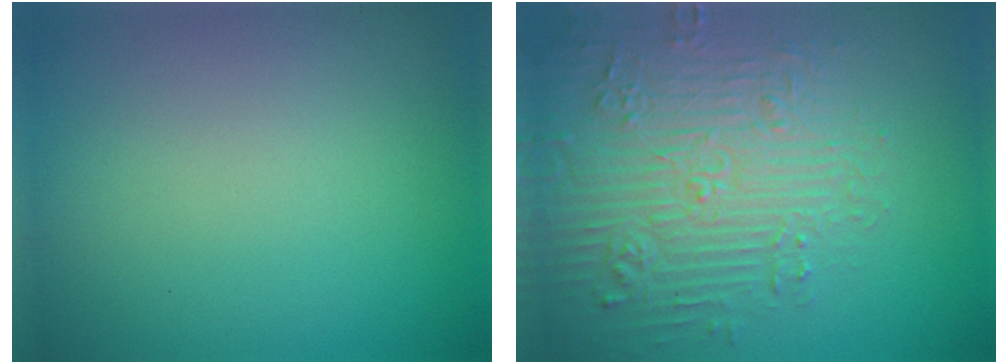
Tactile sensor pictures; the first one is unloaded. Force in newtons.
{"total": 7.0, "press": 6.9, "slide": 1.6}